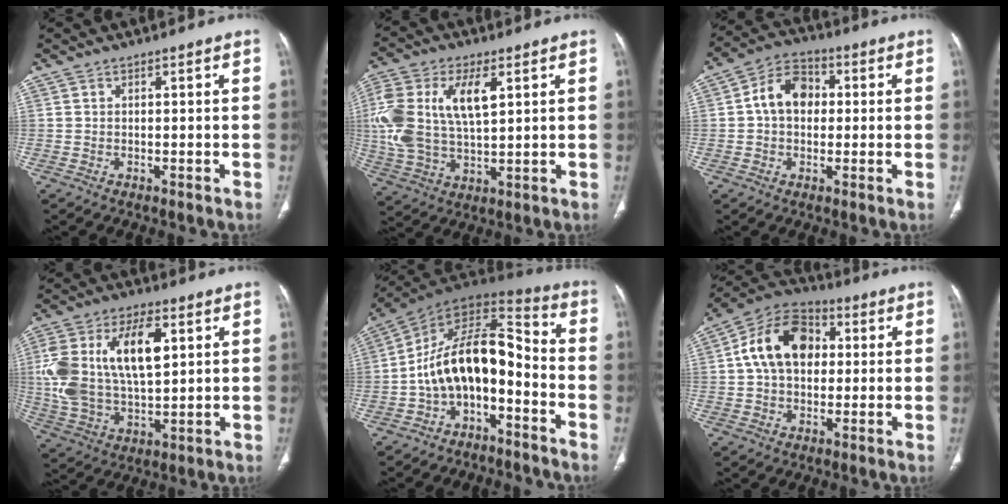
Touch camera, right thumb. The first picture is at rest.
{"total": 17.2, "force": [4.1, 8.9, 14.1], "torque": [-0.309, 0.005, 0.079]}
{"total": 9.0, "force": [0.8, 6.8, 5.9], "torque": [-0.080, 0.022, 0.003]}
{"total": 19.7, "force": [4.5, 10.2, 16.2], "torque": [-0.312, 0.001, 0.085]}
{"total": 15.8, "force": [-4.6, 8.9, 12.2], "torque": [-0.186, 0.097, -0.082]}
{"total": 14.8, "force": [2.1, 10.6, 10.1], "torque": [-0.150, 0.023, 0.024]}